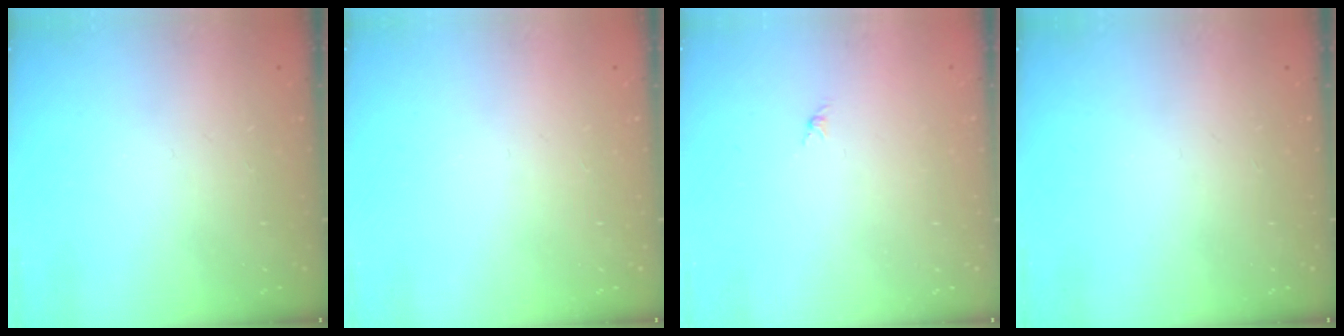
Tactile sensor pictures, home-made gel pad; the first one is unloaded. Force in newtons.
{"total": 0.0}
{"total": 0.0}
{"total": 0.0}